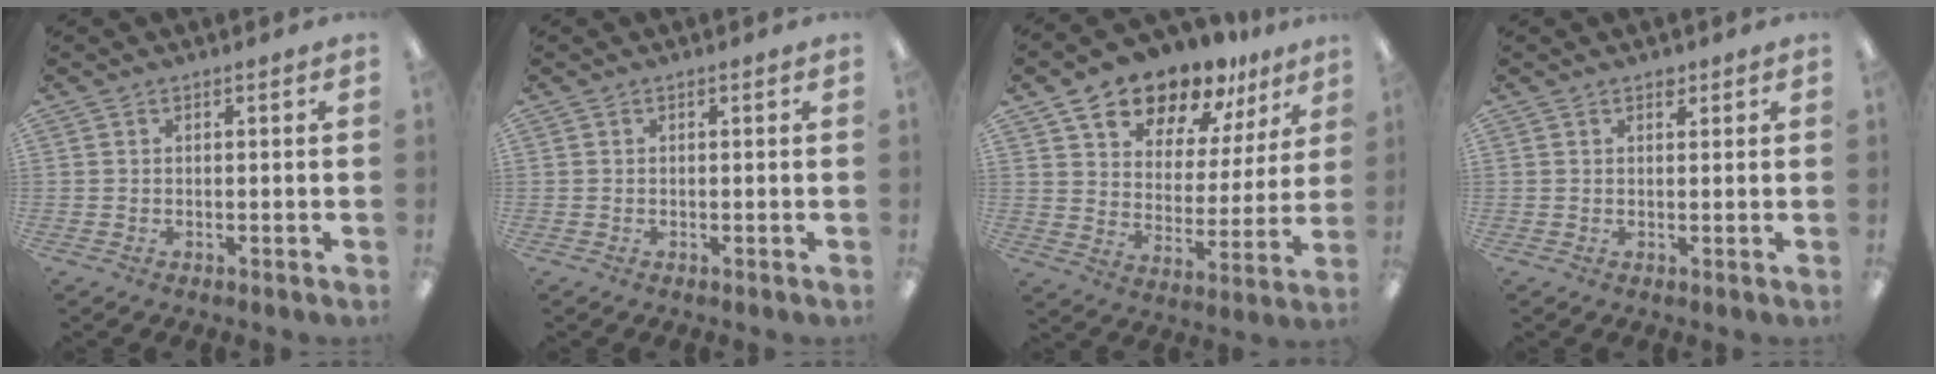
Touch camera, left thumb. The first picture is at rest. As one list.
[{"total": 0.0}, {"total": 14.3, "force": [12.0, 6.4, 4.6], "torque": [-0.081, -0.084, 0.219]}, {"total": 1.6, "force": [1.2, 0.9, 0.7], "torque": [0.002, -0.005, 0.018]}]